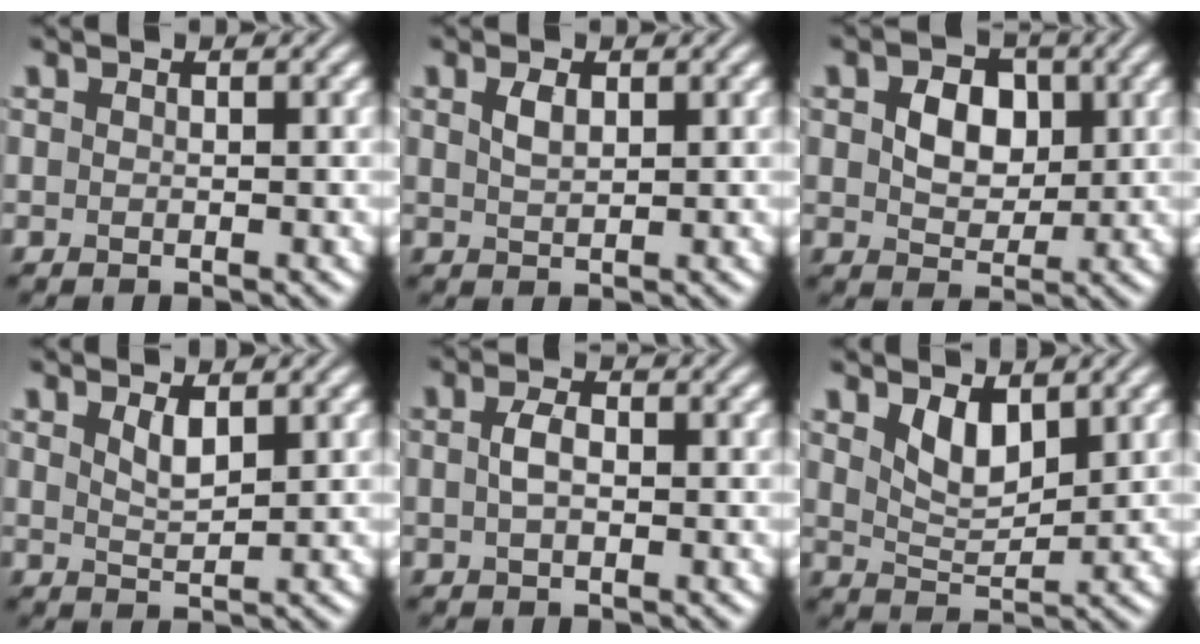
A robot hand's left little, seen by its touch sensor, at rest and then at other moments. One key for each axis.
{"total": 1.6, "fx": 0.7, "fy": 0.8, "fz": 1.2, "tx": -0.027, "ty": 0.001, "tz": 0.018}
{"total": 4.2, "fx": 0.8, "fy": 3.1, "fz": 2.8, "tx": -0.057, "ty": 0.000, "tz": 0.007}
{"total": 1.8, "fx": 1.2, "fy": 0.5, "fz": 1.3, "tx": -0.028, "ty": -0.004, "tz": 0.024}
{"total": 1.9, "fx": 0.0, "fy": 1.1, "fz": 1.6, "tx": -0.036, "ty": 0.003, "tz": -0.002}
{"total": 3.1, "fx": 1.8, "fy": 1.4, "fz": 2.2, "tx": -0.046, "ty": -0.008, "tz": 0.036}